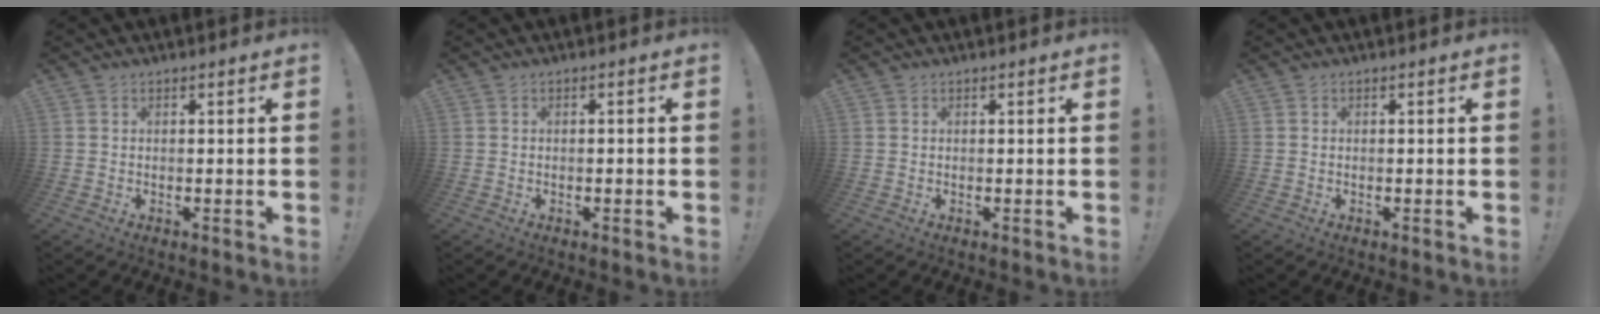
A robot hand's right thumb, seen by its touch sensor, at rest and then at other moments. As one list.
[{"total": 0.9, "force": [-0.6, 0.2, 0.7], "torque": [-0.015, 0.003, -0.011]}, {"total": 0.0}, {"total": 0.0}]